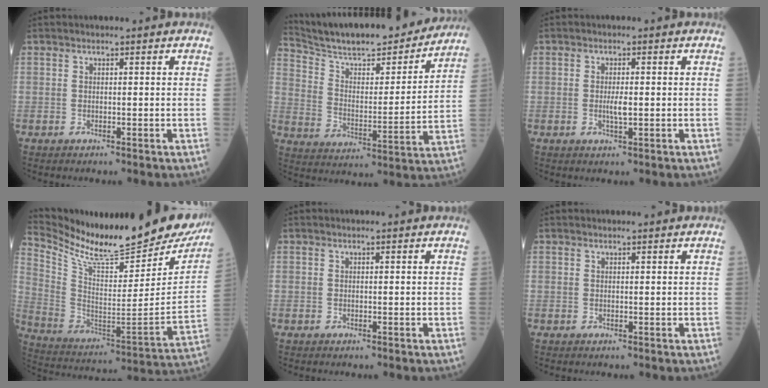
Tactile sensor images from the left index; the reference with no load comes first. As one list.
[{"total": 22.3, "force": [20.1, 3.1, 9.1], "torque": [-0.151, -0.014, 0.298]}, {"total": 1.9, "force": [-0.4, 0.3, 1.9], "torque": [-0.038, -0.005, -0.006]}, {"total": 27.3, "force": [24.4, 4.8, 11.2], "torque": [-0.201, -0.086, 0.354]}, {"total": 0.5, "force": [0.5, -0.1, 0.1], "torque": [-0.004, 0.002, 0.006]}, {"total": 1.5, "force": [1.5, 0.0, 0.2], "torque": [-0.006, 0.006, 0.019]}]